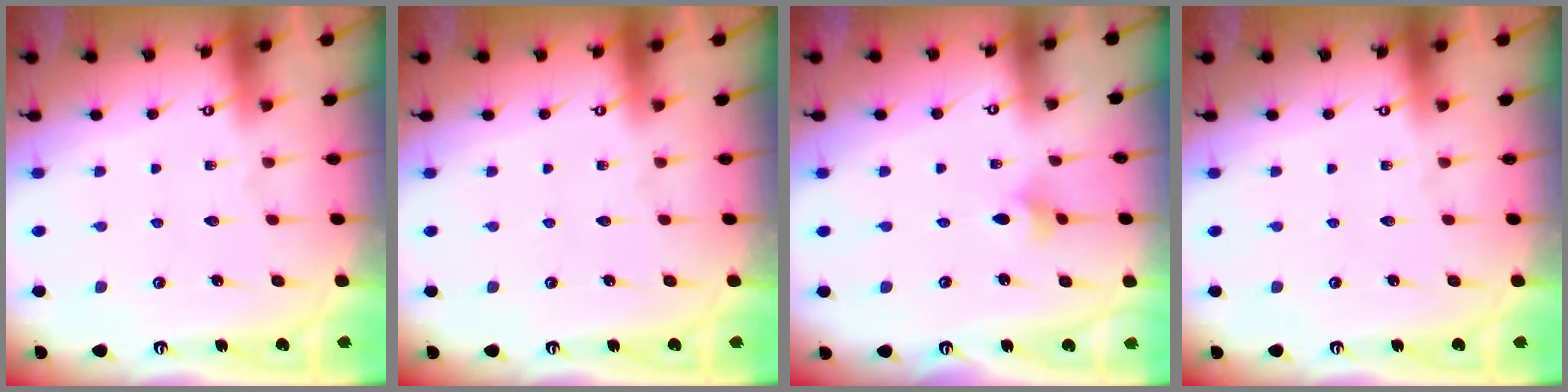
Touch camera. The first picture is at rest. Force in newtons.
{"total": 0.0}
{"total": 2.1, "press": 2.1, "slide": 0.5}
{"total": 0.0}